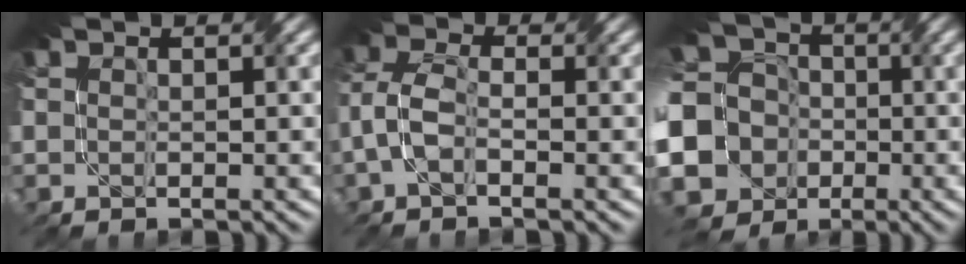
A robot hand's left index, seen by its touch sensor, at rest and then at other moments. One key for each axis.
{"total": 3.0, "fx": -1.4, "fy": 1.5, "fz": 2.3, "tx": -0.057, "ty": 0.009, "tz": -0.039}
{"total": 18.3, "fx": -6.2, "fy": 16.2, "fz": 5.8, "tx": -0.173, "ty": -0.019, "tz": -0.147}